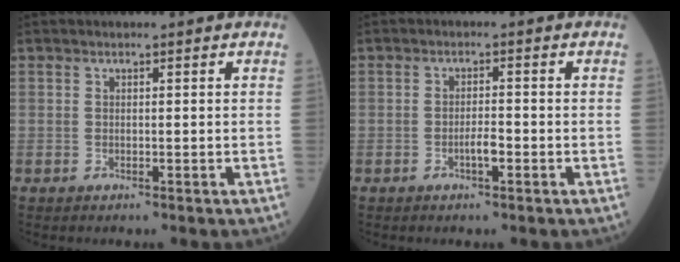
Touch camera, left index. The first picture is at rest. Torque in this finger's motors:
{"motor_torque": [0.50, 0.00, 0.06, 0.01]}